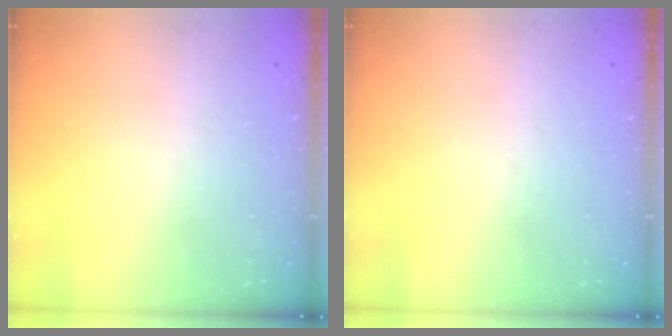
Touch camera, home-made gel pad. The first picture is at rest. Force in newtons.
{"total": 0.0}